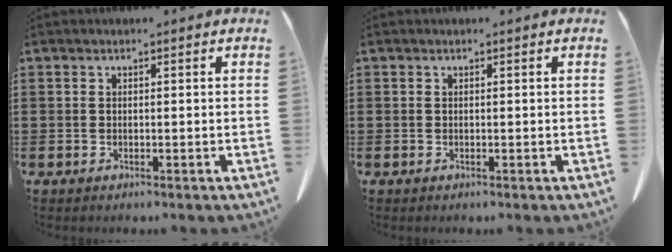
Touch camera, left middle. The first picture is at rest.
{"total": 0.0}